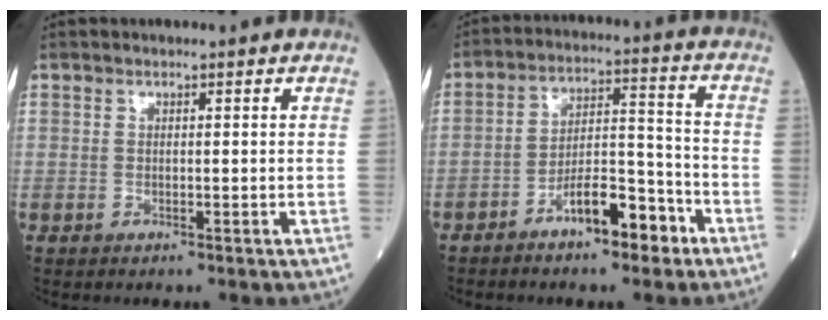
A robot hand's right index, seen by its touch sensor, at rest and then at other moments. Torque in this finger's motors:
{"motor_torque": [0.35, -0.23, 0.19, 0.07]}